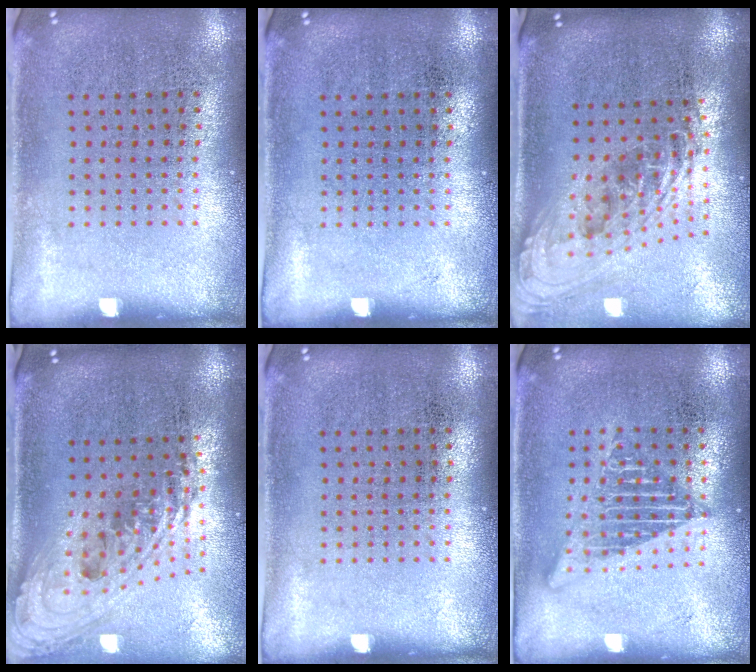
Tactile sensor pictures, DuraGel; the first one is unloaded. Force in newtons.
{"total": 0.0}
{"total": 2.3, "press": 1.6, "slide": 1.6}
{"total": 2.4, "press": 1.8, "slide": 1.6}
{"total": 0.0}
{"total": 1.7, "press": 1.7, "slide": 0.2}